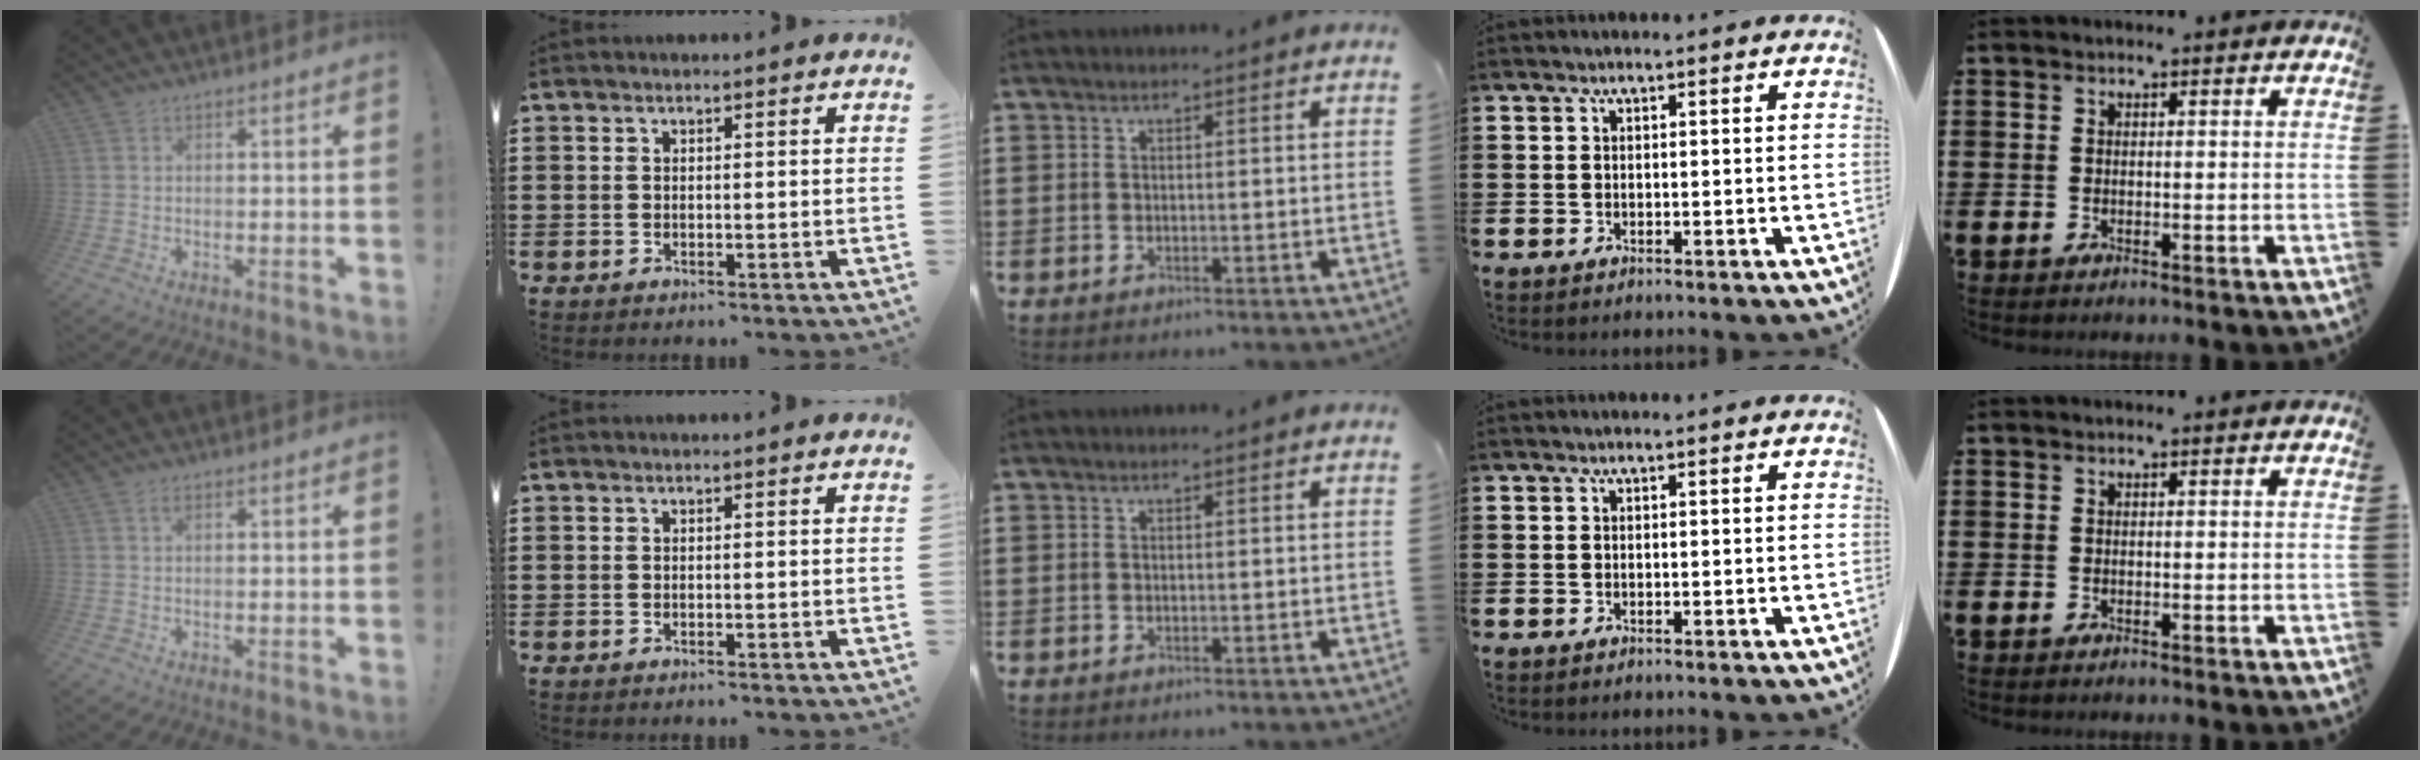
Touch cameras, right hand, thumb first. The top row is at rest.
{"thumb": {"total": 1.0, "force": [0.3, 0.4, 0.9], "torque": [-0.020, 0.003, 0.004]}}